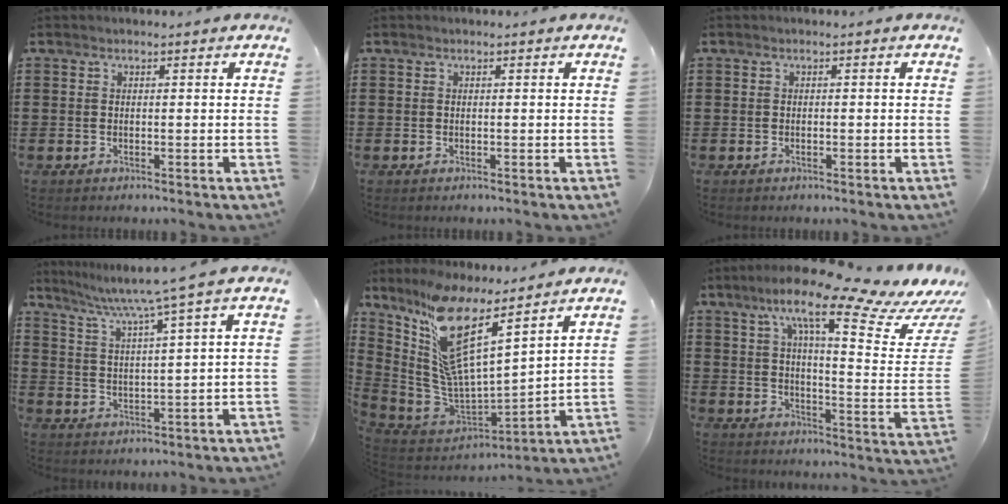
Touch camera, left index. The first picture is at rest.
{"total": 0.0}
{"total": 0.0}
{"total": 5.7, "force": [4.1, -1.2, 3.7], "torque": [-0.087, -0.027, 0.061]}
{"total": 12.4, "force": [7.6, 2.1, 9.6], "torque": [-0.242, -0.079, 0.122]}
{"total": 14.6, "force": [10.2, 1.5, 10.3], "torque": [-0.190, -0.060, 0.160]}